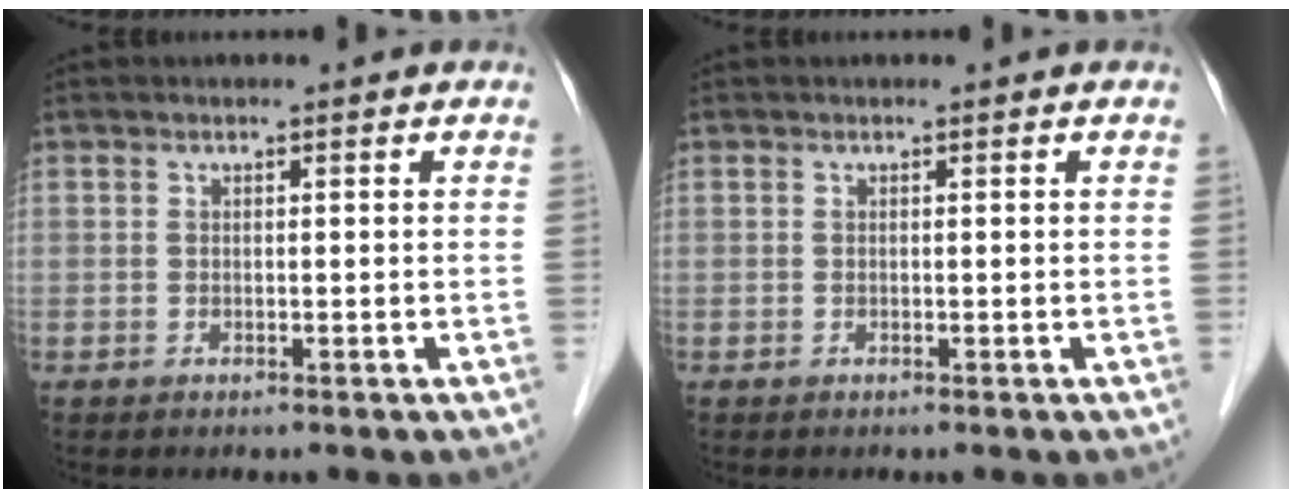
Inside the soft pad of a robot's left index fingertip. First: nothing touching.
{"total": 0.0}